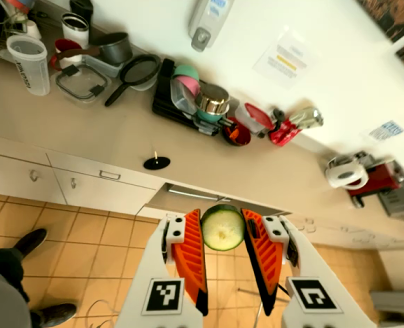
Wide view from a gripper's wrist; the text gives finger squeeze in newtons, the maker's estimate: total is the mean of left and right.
{"total": 9.9, "left": 10.1, "right": 9.7}